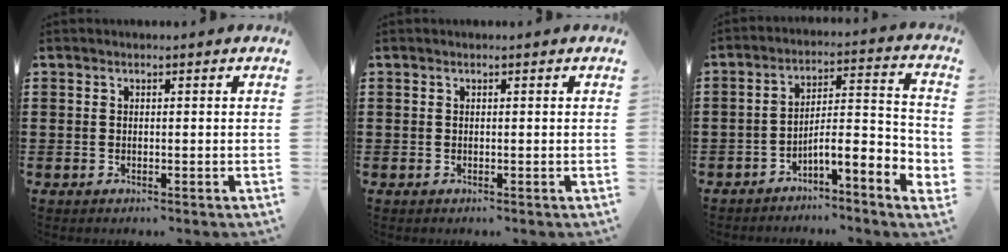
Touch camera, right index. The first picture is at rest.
{"total": 0.0}
{"total": 5.9, "force": [-4.1, 0.5, 4.2], "torque": [-0.073, -0.020, -0.082]}